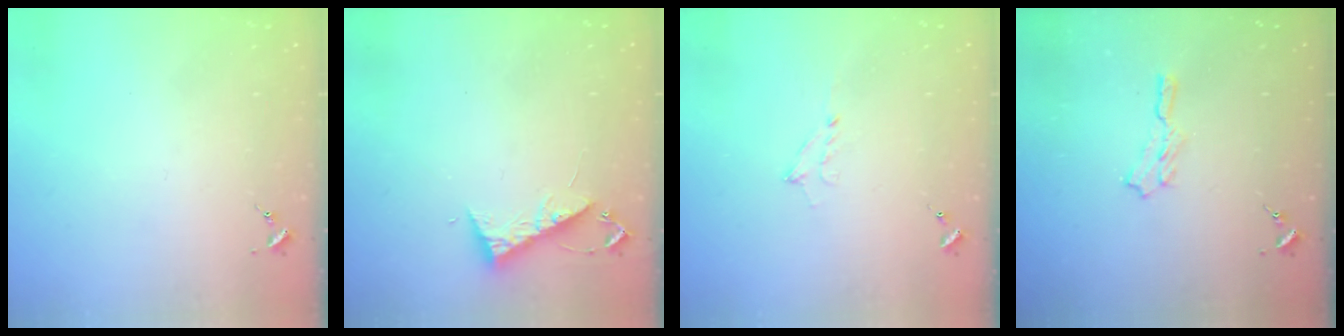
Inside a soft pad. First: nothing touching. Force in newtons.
{"total": 7.7, "press": 7.6, "slide": 0.6}
{"total": 5.2, "press": 5.2, "slide": 0.3}
{"total": 5.5, "press": 5.5, "slide": 0.6}